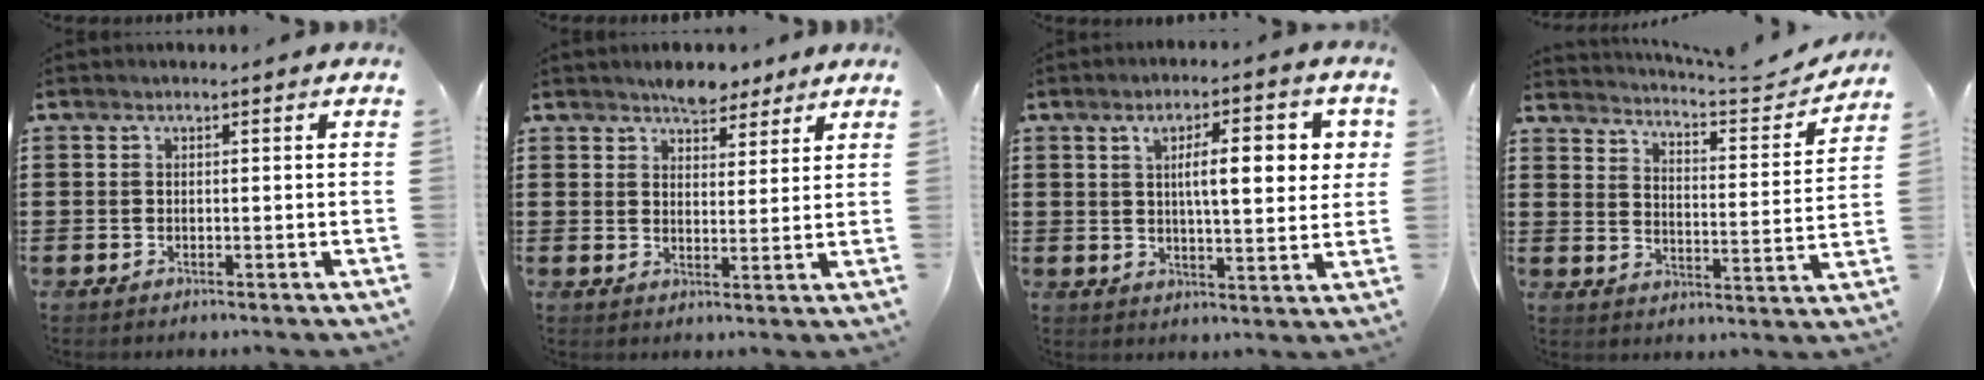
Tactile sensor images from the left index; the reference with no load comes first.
{"total": 4.4, "force": [4.0, 1.8, 0.7], "torque": [-0.016, -0.005, 0.074]}
{"total": 8.5, "force": [2.3, 2.6, 7.8], "torque": [-0.121, -0.003, 0.028]}
{"total": 3.7, "force": [3.6, 0.1, 0.9], "torque": [-0.034, -0.030, 0.052]}